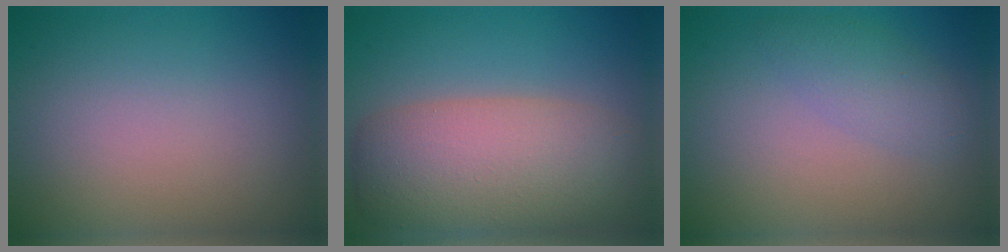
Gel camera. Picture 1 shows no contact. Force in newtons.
{"total": 8.1, "press": 8.1, "slide": 0.5}
{"total": 2.2, "press": 2.2, "slide": 0.0}